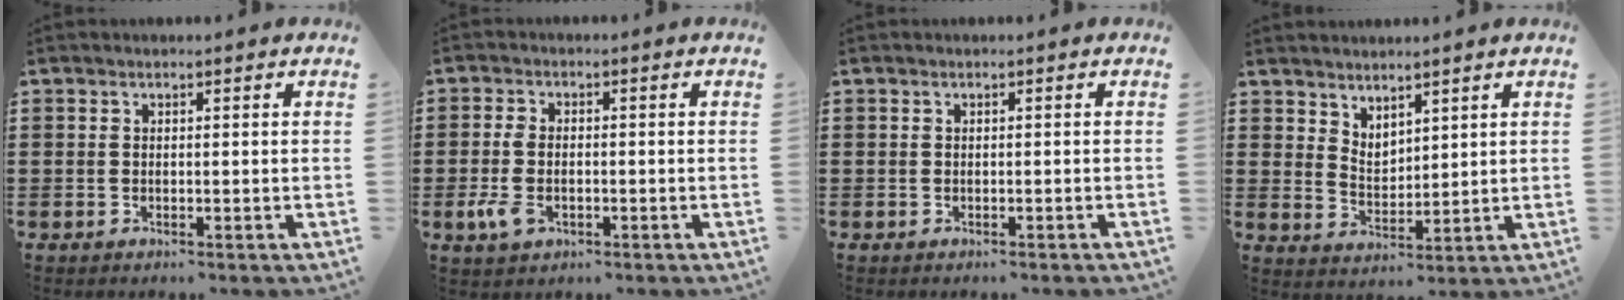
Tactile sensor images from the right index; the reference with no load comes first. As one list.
[{"total": 4.4, "force": [-1.3, 2.6, 3.3], "torque": [-0.089, -0.004, -0.031]}, {"total": 0.0}, {"total": 3.4, "force": [3.2, 0.9, -0.2], "torque": [-0.006, -0.010, 0.064]}]